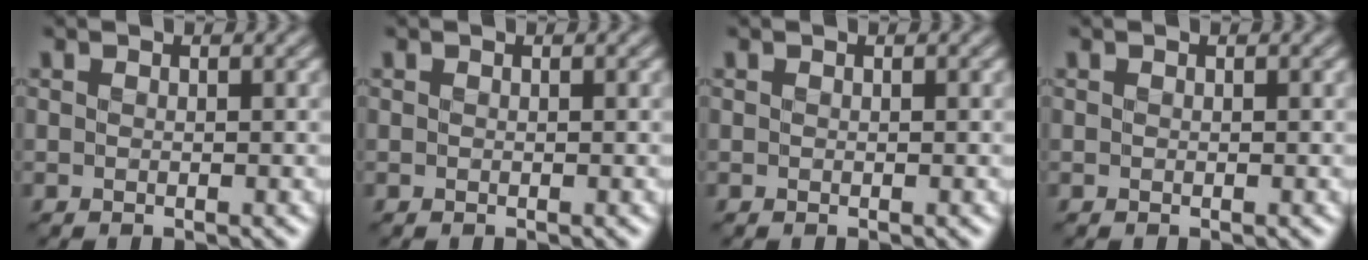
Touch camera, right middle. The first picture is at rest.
{"total": 0.0}
{"total": 0.0}
{"total": 0.0}